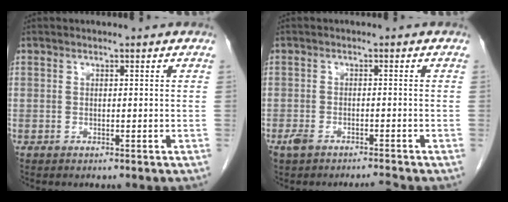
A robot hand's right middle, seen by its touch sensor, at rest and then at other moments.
{"total": 2.6, "force": [-2.1, 0.4, 1.4], "torque": [-0.036, -0.003, -0.037]}